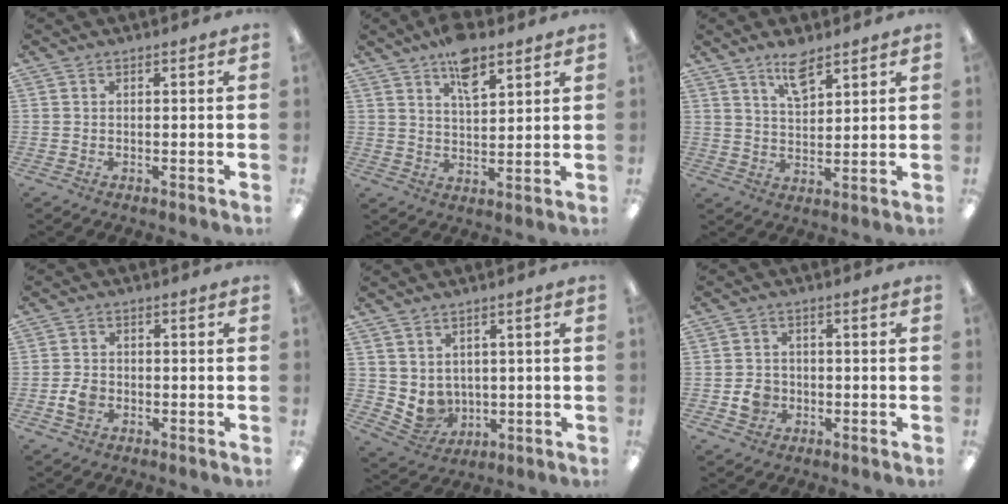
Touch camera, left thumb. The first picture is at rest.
{"total": 8.7, "force": [6.1, 3.5, 5.1], "torque": [-0.076, -0.030, 0.104]}
{"total": 7.6, "force": [5.5, 3.0, 4.3], "torque": [-0.065, -0.028, 0.096]}
{"total": 3.6, "force": [-1.1, 2.8, 2.1], "torque": [-0.040, 0.005, -0.020]}
{"total": 5.1, "force": [2.6, 4.3, 0.9], "torque": [-0.032, -0.023, 0.056]}
{"total": 4.4, "force": [-1.1, 3.8, 1.8], "torque": [-0.022, 0.004, -0.019]}